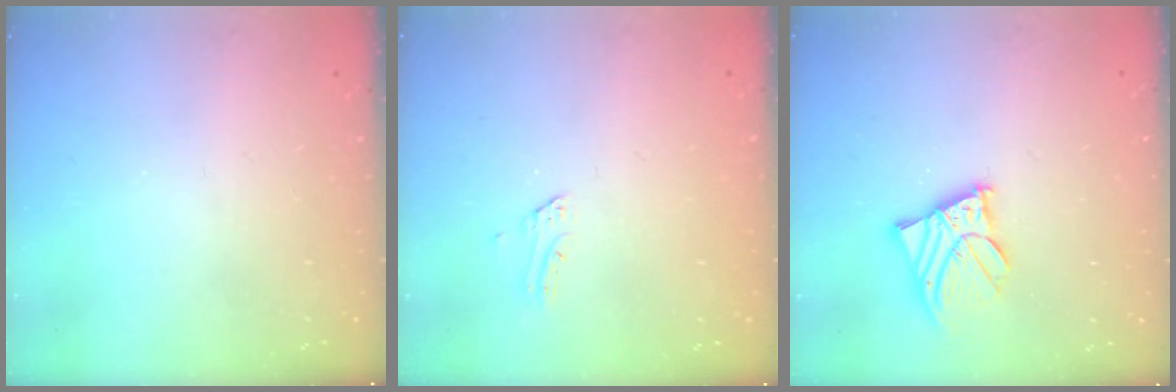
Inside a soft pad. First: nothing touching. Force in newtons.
{"total": 1.4, "press": 1.4, "slide": 0.1}
{"total": 9.0, "press": 8.9, "slide": 1.0}